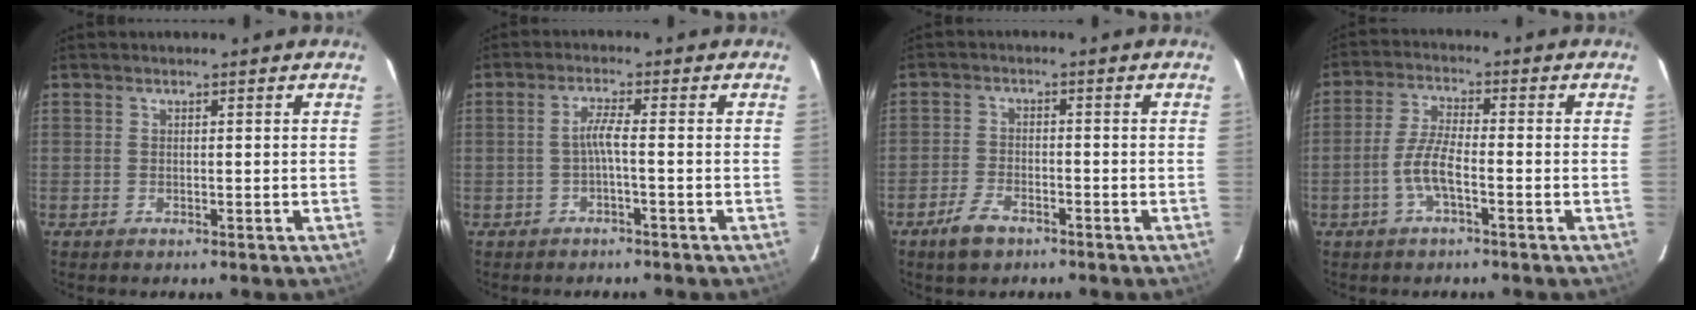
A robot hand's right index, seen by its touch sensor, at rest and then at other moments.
{"total": 2.6, "force": [-1.0, -0.3, 2.3], "torque": [-0.048, 0.003, -0.019]}
{"total": 5.2, "force": [-3.6, 2.6, 2.8], "torque": [-0.072, -0.003, -0.068]}
{"total": 6.9, "force": [-2.8, 1.5, 6.1], "torque": [-0.132, 0.005, -0.056]}